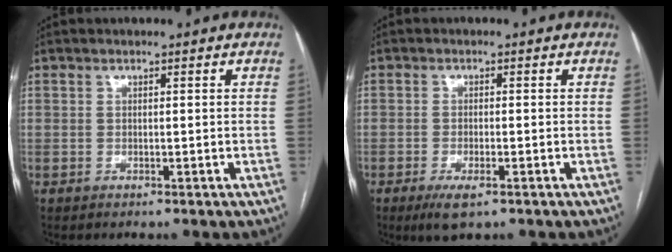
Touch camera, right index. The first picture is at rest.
{"total": 3.9, "force": [-2.3, 0.9, 3.0], "torque": [-0.060, -0.007, -0.035]}